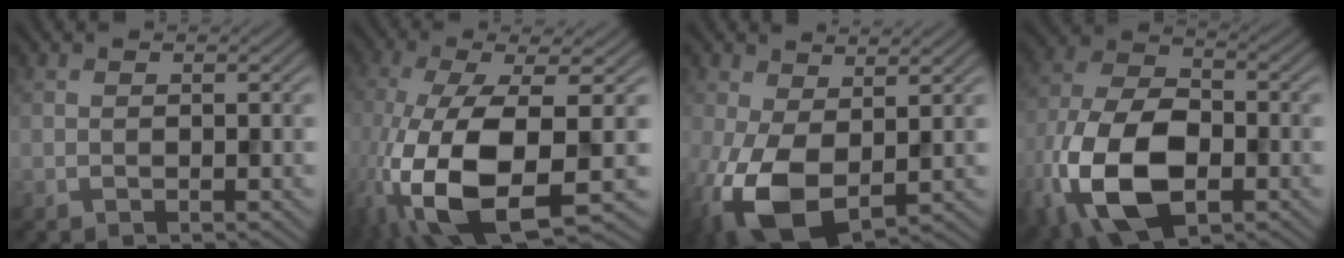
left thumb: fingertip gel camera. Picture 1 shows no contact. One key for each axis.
{"total": 15.2, "fx": -4.9, "fy": 5.7, "fz": 13.1, "tx": -0.312, "ty": -0.044, "tz": -0.080}
{"total": 9.8, "fx": -1.2, "fy": 5.8, "fz": 7.9, "tx": -0.203, "ty": -0.013, "tz": -0.027}
{"total": 16.3, "fx": -5.9, "fy": 9.2, "fz": 12.0, "tx": -0.282, "ty": -0.029, "tz": -0.123}